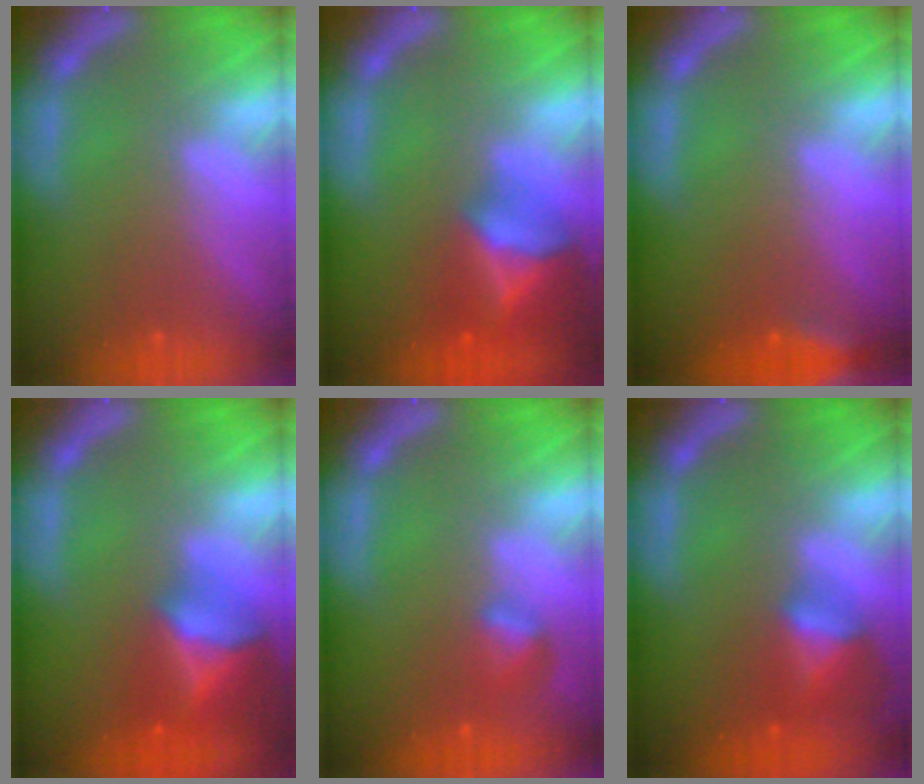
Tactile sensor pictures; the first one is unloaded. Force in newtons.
{"total": 7.5}
{"total": 2.4}
{"total": 7.0}
{"total": 1.9}
{"total": 4.0}